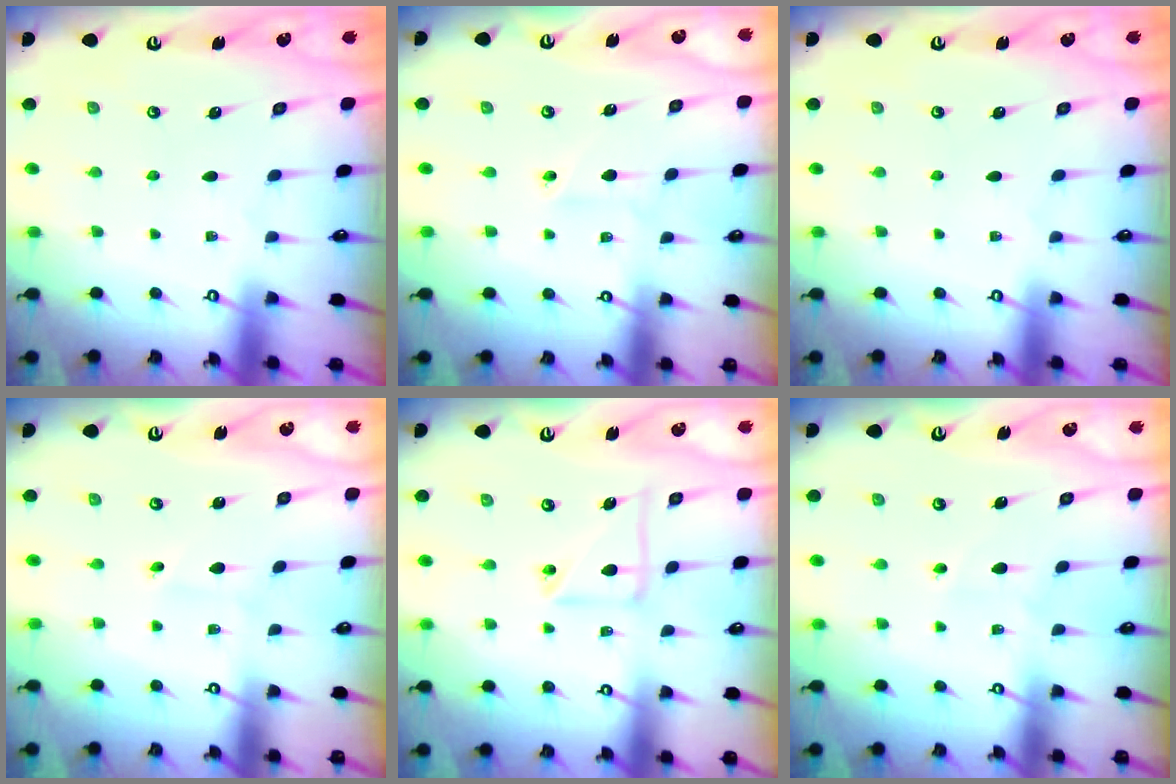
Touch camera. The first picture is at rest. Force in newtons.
{"total": 2.7, "press": 2.6, "slide": 0.3}
{"total": 0.0}
{"total": 0.6, "press": 0.6, "slide": 0.0}
{"total": 10.3, "press": 10.2, "slide": 1.4}
{"total": 4.1, "press": 4.1, "slide": 0.2}